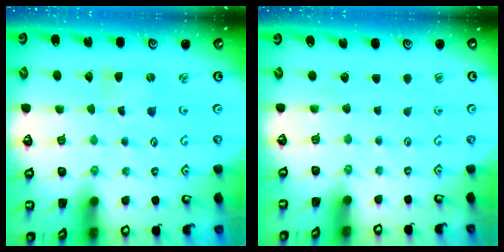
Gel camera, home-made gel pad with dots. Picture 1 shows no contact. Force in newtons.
{"total": 0.0}